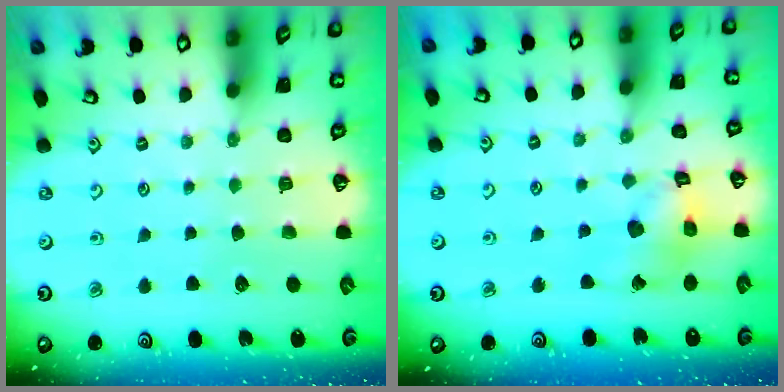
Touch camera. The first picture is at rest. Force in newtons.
{"total": 11.2, "press": 11.1, "slide": 1.2}